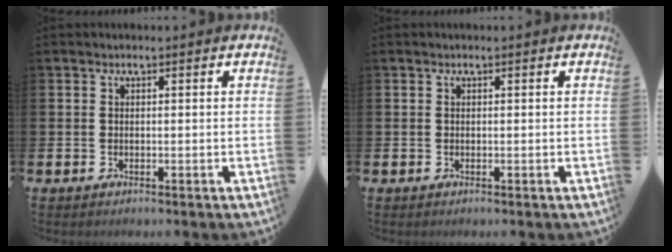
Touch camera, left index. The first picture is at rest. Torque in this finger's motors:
{"motor_torque": [0.08, -0.08, 0.04, 0.00]}